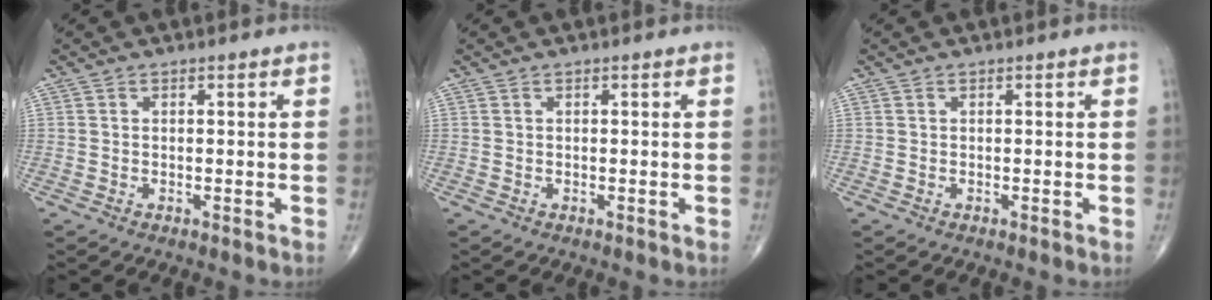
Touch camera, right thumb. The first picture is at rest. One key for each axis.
{"total": 0.0}
{"total": 0.0}